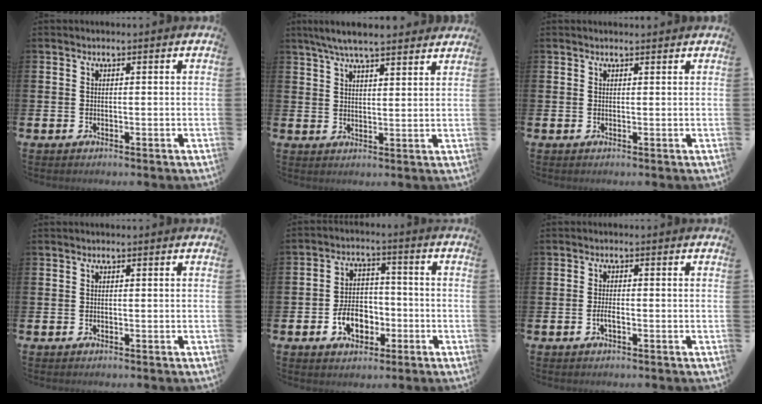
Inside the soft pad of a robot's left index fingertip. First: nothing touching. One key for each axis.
{"total": 6.1, "fx": 5.6, "fy": 0.8, "fz": 2.2, "tx": -0.052, "ty": -0.018, "tz": 0.101}
{"total": 0.7, "fx": 0.7, "fy": 0.0, "fz": 0.1, "tx": 0.009, "ty": -0.003, "tz": 0.010}
{"total": 0.0}
{"total": 5.8, "fx": -2.3, "fy": 4.1, "fz": 3.4, "tx": -0.052, "ty": 0.010, "tz": -0.044}
{"total": 1.5, "fx": -0.6, "fy": 0.5, "fz": 1.3, "tx": -0.032, "ty": 0.003, "tz": -0.011}